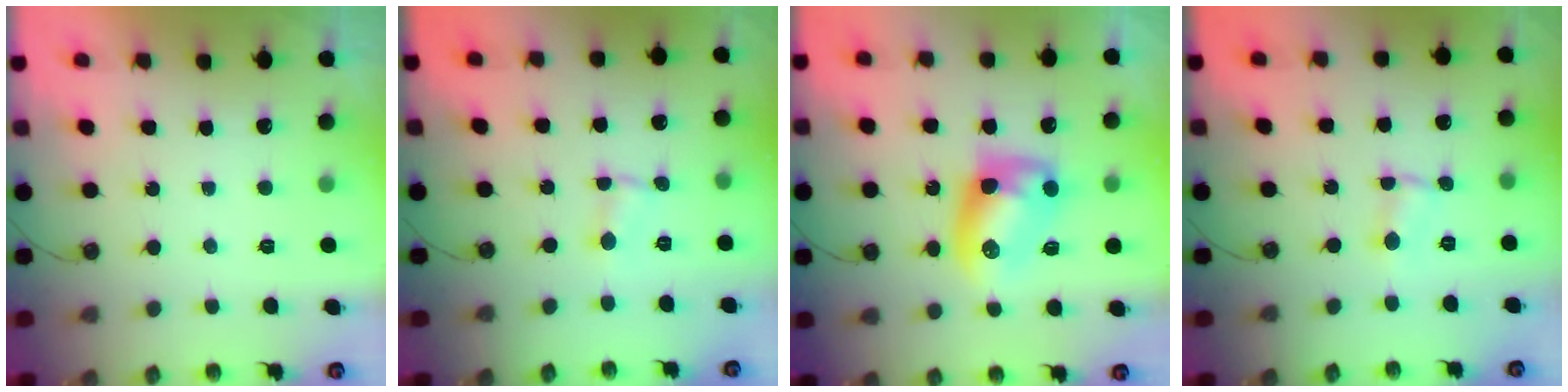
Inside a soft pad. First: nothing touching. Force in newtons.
{"total": 0.7, "press": 0.7, "slide": 0.1}
{"total": 11.4, "press": 11.3, "slide": 0.3}
{"total": 1.2, "press": 1.2, "slide": 0.2}